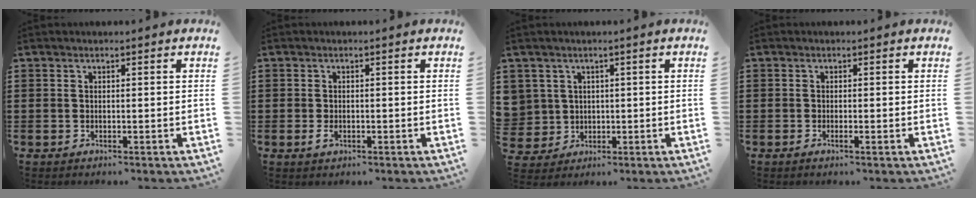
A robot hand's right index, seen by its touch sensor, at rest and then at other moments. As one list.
[{"total": 1.1, "force": [-0.4, 0.6, 0.9], "torque": [-0.018, -0.003, -0.006]}, {"total": 3.6, "force": [1.0, 3.5, -0.2], "torque": [-0.016, 0.013, 0.018]}, {"total": 0.8, "force": [-0.4, 0.0, 0.7], "torque": [-0.013, -0.004, -0.006]}]